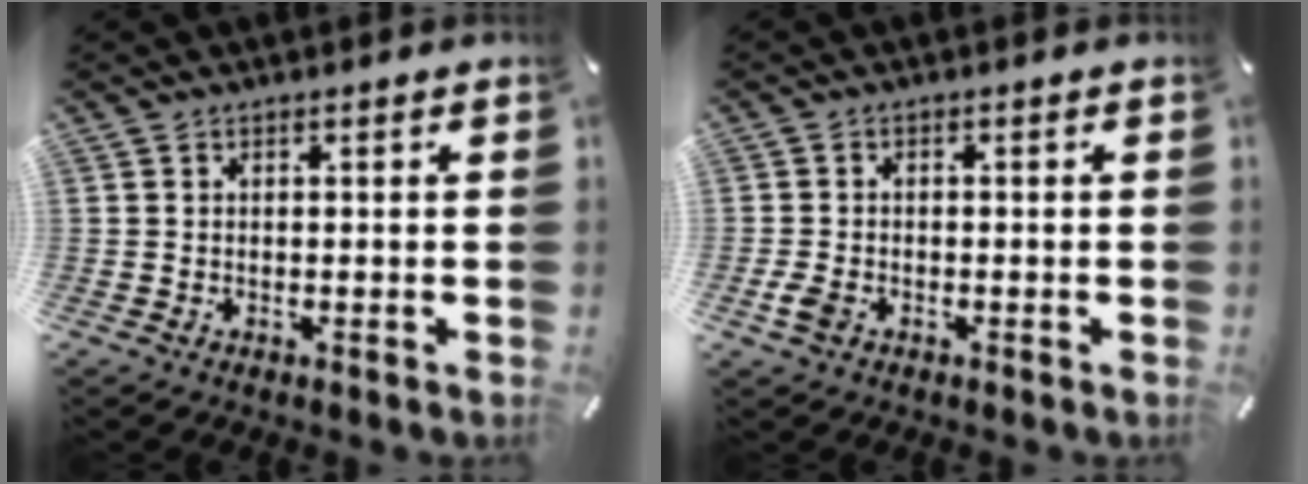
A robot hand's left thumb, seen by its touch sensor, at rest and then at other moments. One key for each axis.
{"total": 3.0, "fx": -1.3, "fy": 2.0, "fz": 1.8, "tx": -0.052, "ty": -0.003, "tz": -0.027}